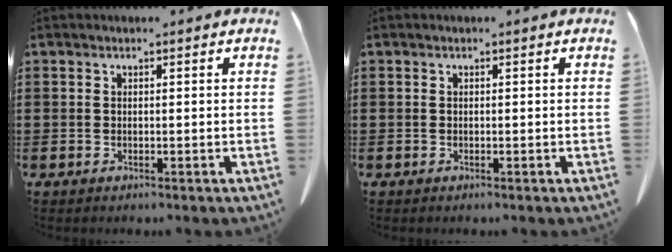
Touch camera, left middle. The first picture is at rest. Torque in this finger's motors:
{"motor_torque": [-0.03, -0.12, -0.05, 0.01]}